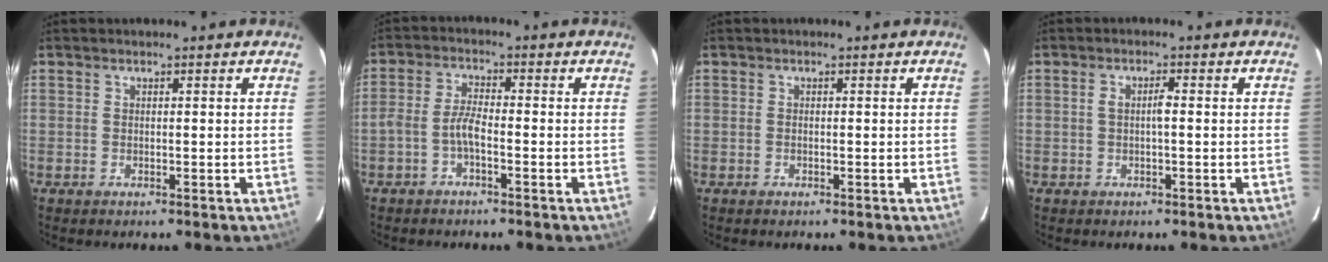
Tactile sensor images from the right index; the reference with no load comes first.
{"total": 3.4, "force": [-1.8, 0.8, 2.7], "torque": [-0.067, 0.011, -0.039]}
{"total": 0.0}
{"total": 1.9, "force": [-0.2, 0.4, 1.9], "torque": [-0.037, 0.006, -0.003]}